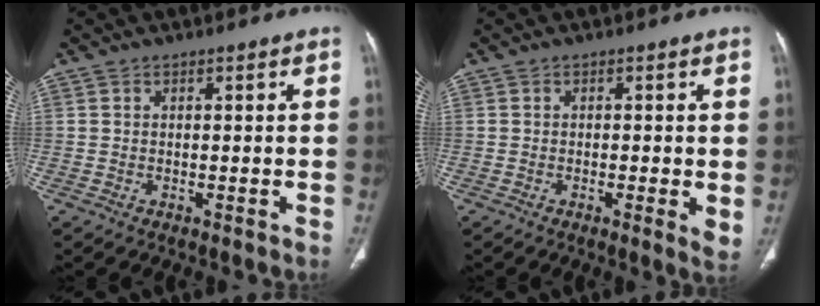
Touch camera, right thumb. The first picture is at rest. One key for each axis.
{"total": 3.4, "fx": -0.3, "fy": 0.8, "fz": 3.3, "tx": -0.052, "ty": -0.009, "tz": -0.008}